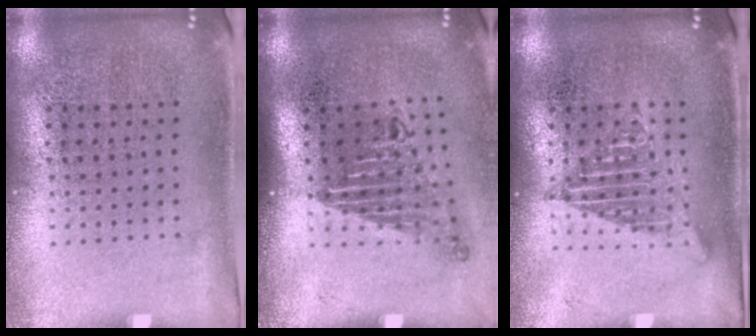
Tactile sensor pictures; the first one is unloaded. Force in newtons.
{"total": 1.7, "press": 1.2, "slide": 1.2}
{"total": 1.3, "press": 1.3, "slide": 0.1}